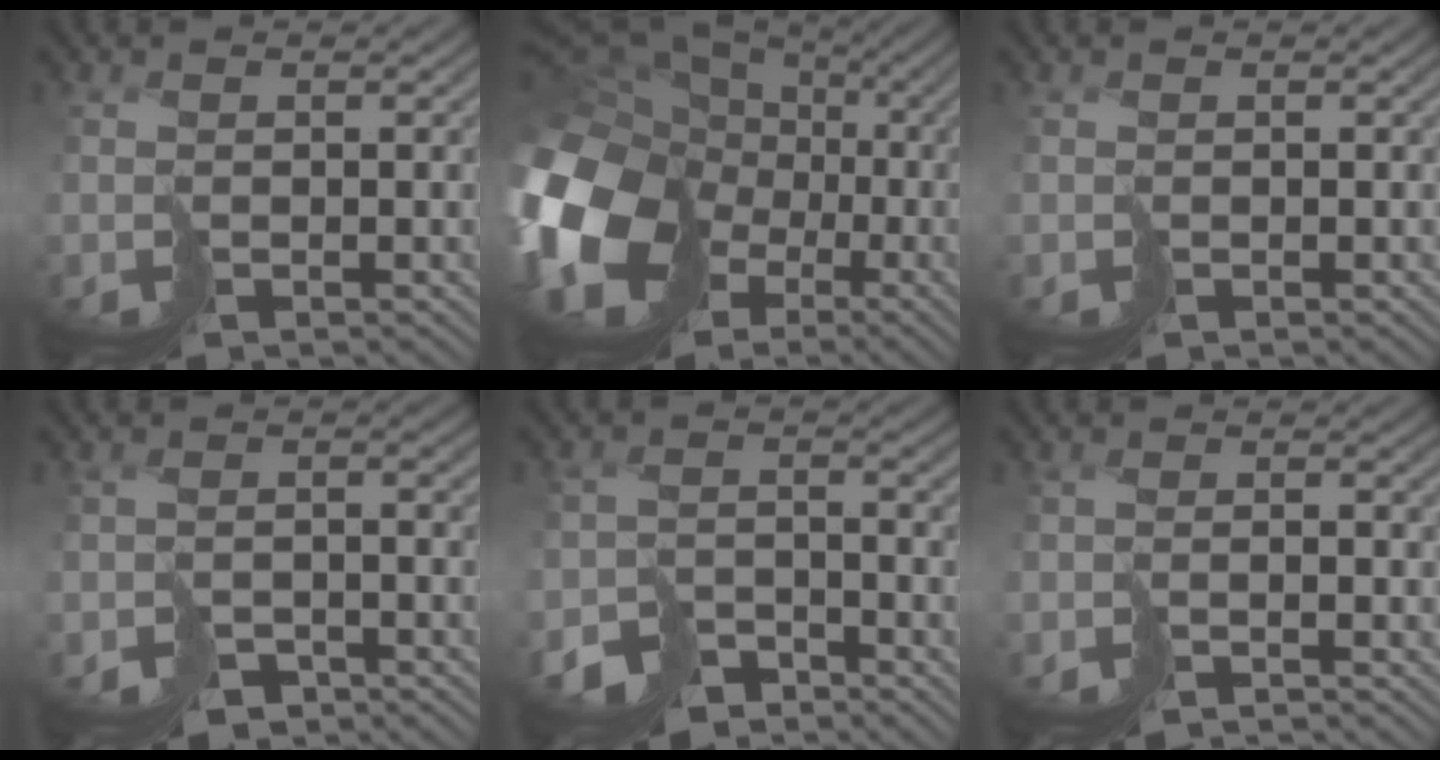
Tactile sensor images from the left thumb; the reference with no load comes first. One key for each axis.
{"total": 21.0, "fx": -3.1, "fy": 17.2, "fz": 11.6, "tx": -0.319, "ty": -0.032, "tz": -0.052}
{"total": 0.0}
{"total": 4.5, "fx": -3.9, "fy": 2.2, "fz": 0.7, "tx": 0.001, "ty": -0.012, "tz": -0.061}
{"total": 5.4, "fx": -4.9, "fy": 2.0, "fz": 0.7, "tx": -0.004, "ty": -0.010, "tz": -0.088}
{"total": 2.3, "fx": -2.3, "fy": -0.3, "fz": 0.3, "tx": 0.002, "ty": 0.002, "tz": -0.040}